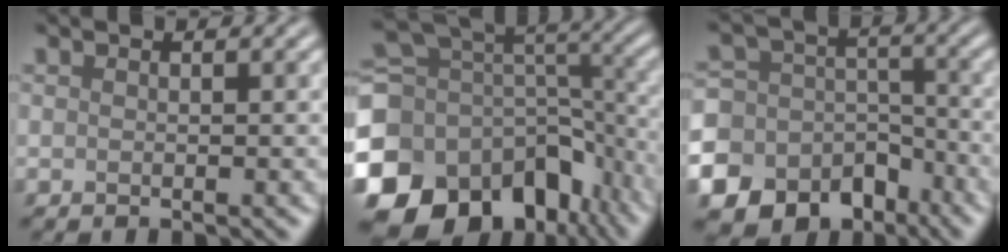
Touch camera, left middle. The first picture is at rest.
{"total": 16.4, "force": [-7.9, 11.7, 8.4], "torque": [-0.226, -0.012, -0.125]}
{"total": 17.0, "force": [-10.2, 13.0, 3.9], "torque": [-0.088, -0.062, -0.154]}